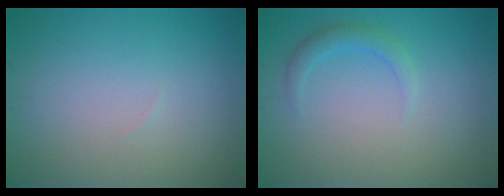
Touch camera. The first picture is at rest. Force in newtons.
{"total": 1.6, "press": 1.6, "slide": 0.1}